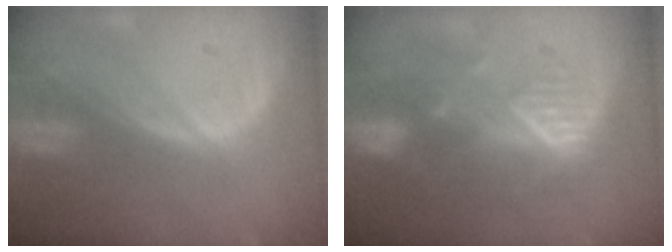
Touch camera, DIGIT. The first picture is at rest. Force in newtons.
{"total": 9.0, "press": 7.8, "slide": 4.4}